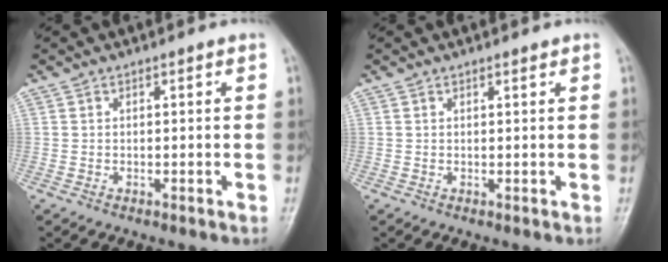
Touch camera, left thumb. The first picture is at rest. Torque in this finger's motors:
{"motor_torque": [-0.10, -0.04, -0.06, 0.12, 0.01]}